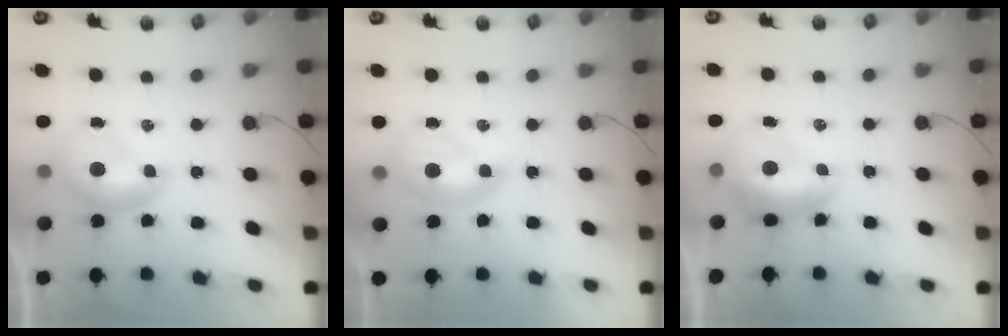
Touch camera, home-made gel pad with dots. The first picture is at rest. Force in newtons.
{"total": 1.8, "press": 1.6, "slide": 0.7}
{"total": 1.9, "press": 1.8, "slide": 0.6}